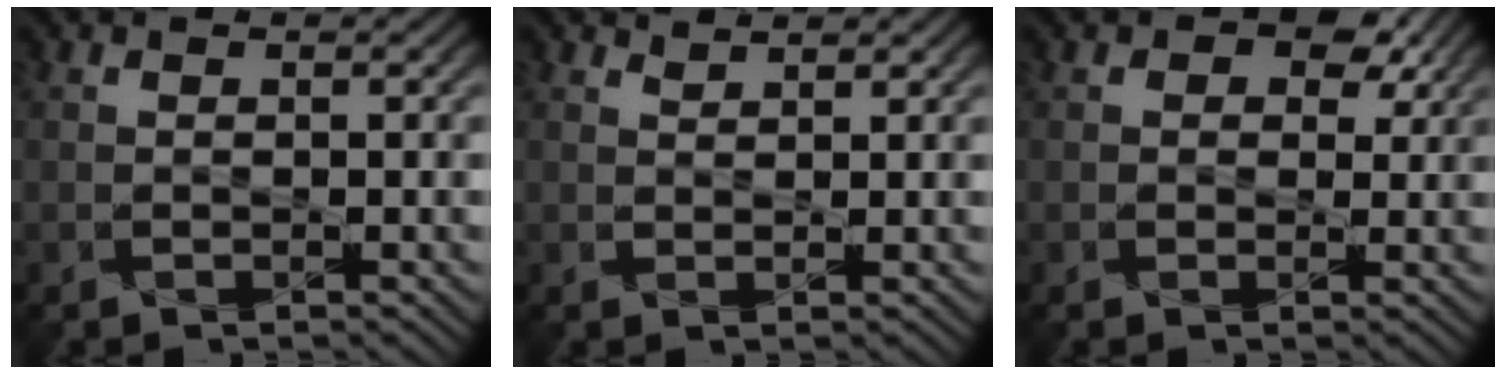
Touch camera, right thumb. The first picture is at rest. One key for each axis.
{"total": 1.4, "fx": 1.4, "fy": 0.1, "fz": -0.1, "tx": -0.001, "ty": -0.005, "tz": 0.025}
{"total": 4.3, "fx": 2.2, "fy": 2.9, "fz": 2.3, "tx": -0.025, "ty": -0.009, "tz": 0.027}